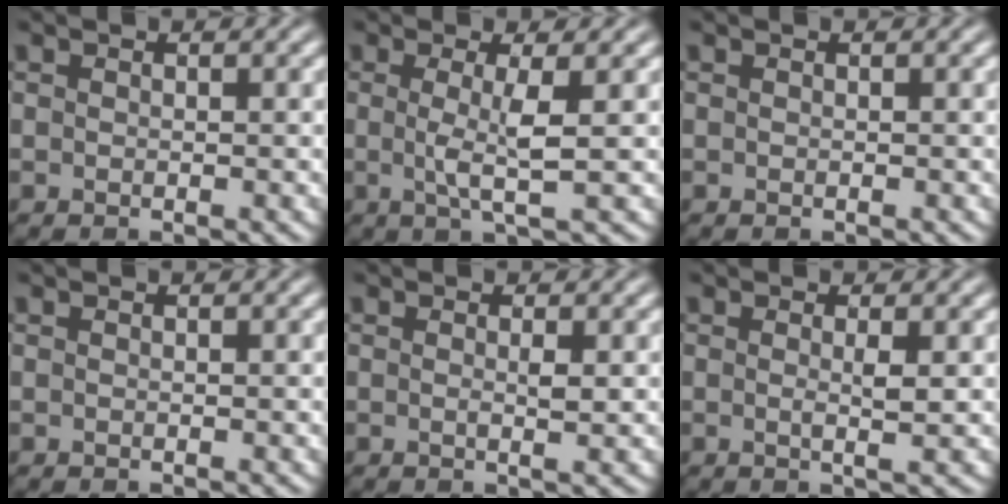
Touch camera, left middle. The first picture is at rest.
{"total": 3.2, "force": [0.1, 0.5, 3.1], "torque": [-0.059, -0.006, -0.002]}
{"total": 0.0}
{"total": 0.0}
{"total": 1.2, "force": [0.1, 0.1, 1.2], "torque": [-0.020, -0.001, -0.001]}
{"total": 1.6, "force": [0.1, 0.2, 1.6], "torque": [-0.028, -0.002, -0.002]}